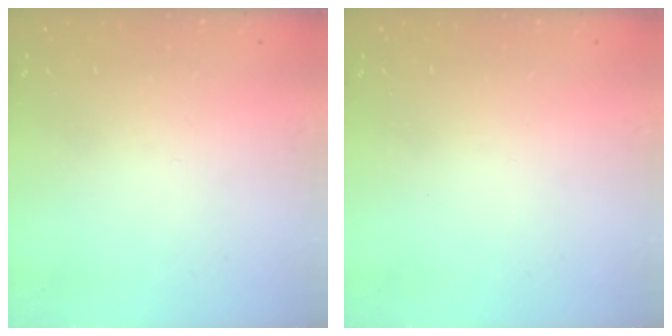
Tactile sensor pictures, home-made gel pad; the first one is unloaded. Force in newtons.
{"total": 0.0}